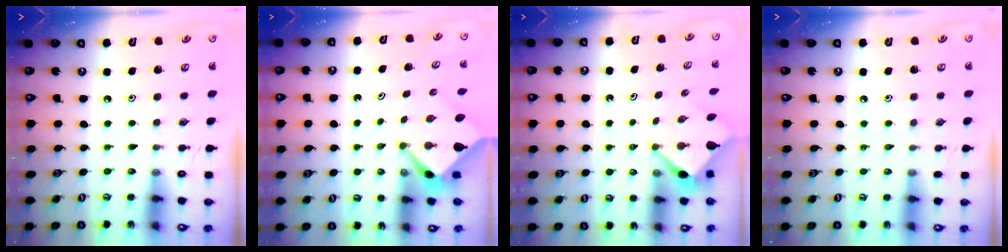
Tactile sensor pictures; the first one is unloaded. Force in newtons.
{"total": 2.8, "press": 2.7, "slide": 0.3}
{"total": 2.9, "press": 2.9, "slide": 0.3}
{"total": 2.1, "press": 2.1, "slide": 0.4}